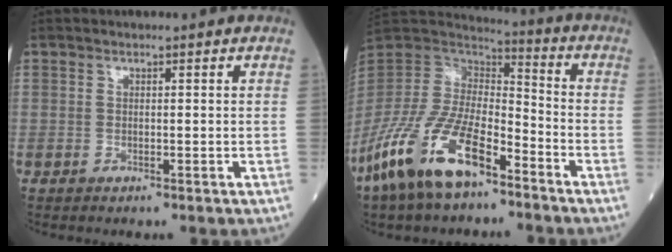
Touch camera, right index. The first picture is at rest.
{"total": 16.9, "force": [-10.6, 5.8, 11.7], "torque": [-0.251, -0.017, -0.208]}